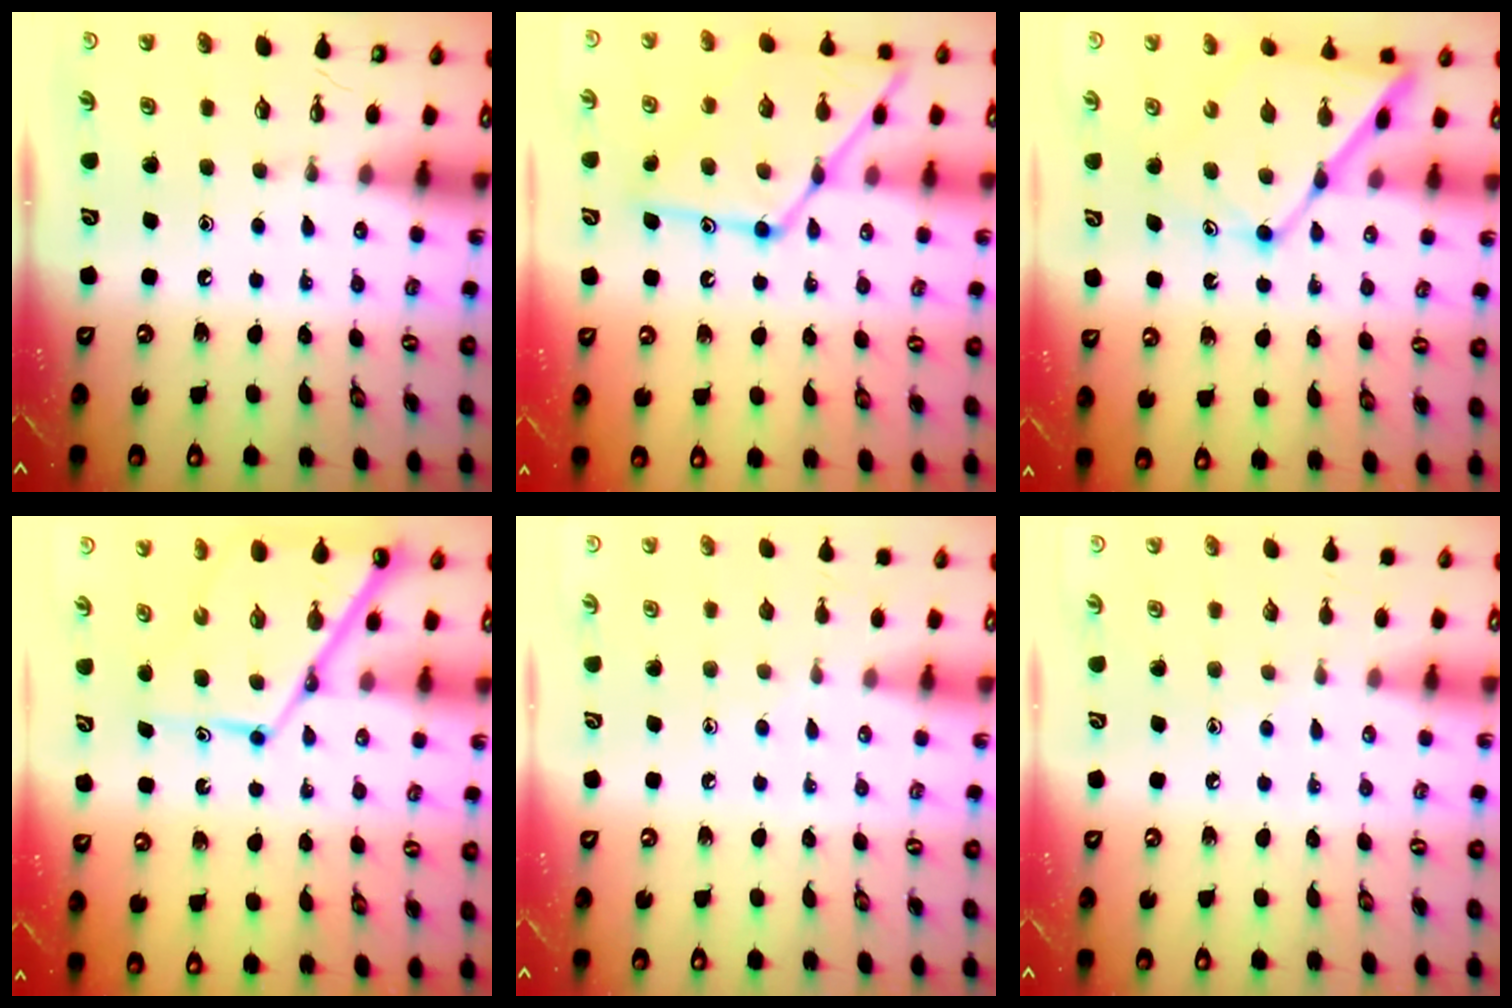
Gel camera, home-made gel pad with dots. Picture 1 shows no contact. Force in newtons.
{"total": 17.1, "press": 17.1, "slide": 1.3}
{"total": 14.1, "press": 14.1, "slide": 1.1}
{"total": 13.3, "press": 13.2, "slide": 1.2}
{"total": 4.7, "press": 4.7, "slide": 0.4}
{"total": 4.1, "press": 4.0, "slide": 0.5}